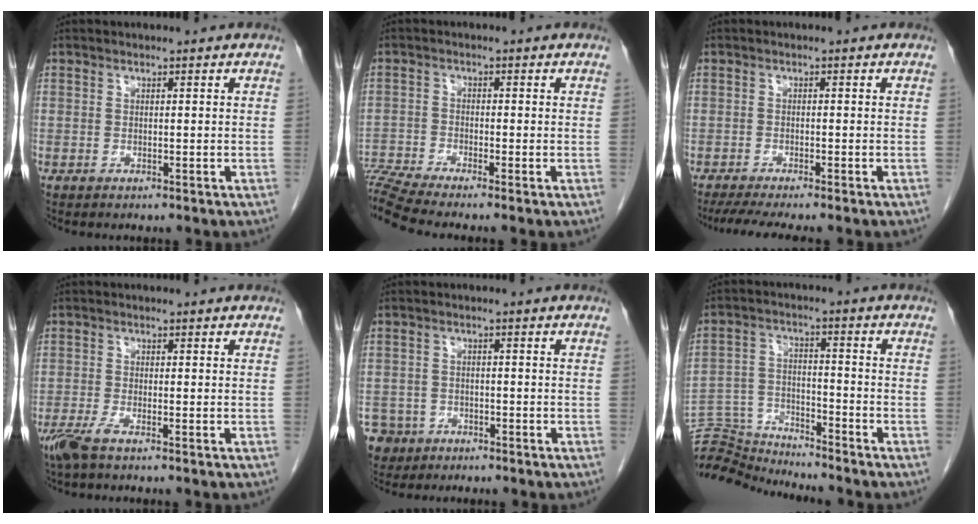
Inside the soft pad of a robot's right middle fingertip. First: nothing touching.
{"total": 7.0, "force": [-6.3, -1.7, 2.6], "torque": [-0.058, -0.008, -0.118]}
{"total": 6.0, "force": [-5.0, -0.3, 3.3], "torque": [-0.047, -0.016, -0.081]}
{"total": 2.6, "force": [-1.7, 0.4, 1.9], "torque": [-0.044, -0.007, -0.036]}
{"total": 6.4, "force": [-4.1, 4.9, 0.7], "torque": [-0.026, 0.002, -0.069]}
{"total": 10.8, "force": [-10.8, -0.3, -0.1], "torque": [-0.001, 0.021, -0.201]}